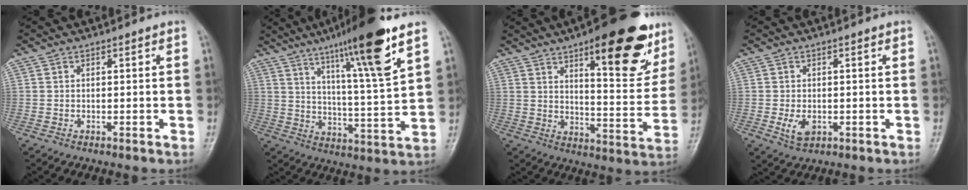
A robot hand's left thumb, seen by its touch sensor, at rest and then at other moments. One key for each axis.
{"total": 17.4, "fx": 10.6, "fy": 1.4, "fz": 13.7, "tx": -0.211, "ty": -0.051, "tz": 0.169}
{"total": 21.3, "fx": 11.9, "fy": 7.2, "fz": 16.0, "tx": -0.171, "ty": -0.052, "tz": 0.169}
{"total": 3.8, "fx": -0.8, "fy": 2.5, "fz": 2.7, "tx": -0.048, "ty": -0.005, "tz": -0.009}